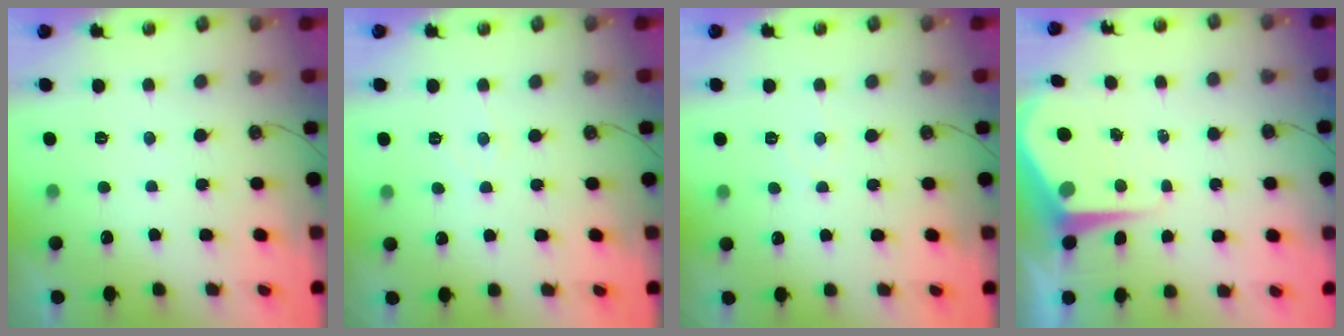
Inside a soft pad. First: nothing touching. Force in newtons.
{"total": 3.7, "press": 3.7, "slide": 0.5}
{"total": 4.3, "press": 4.3, "slide": 0.5}
{"total": 8.2, "press": 8.2, "slide": 0.9}